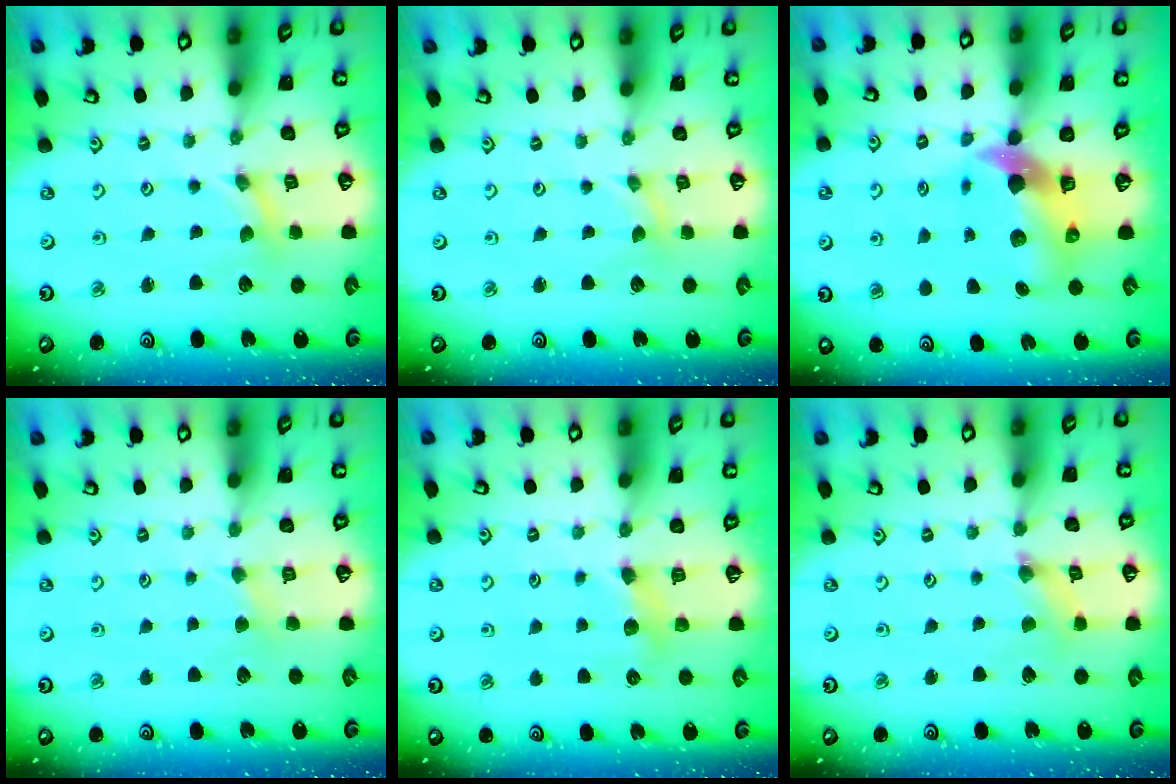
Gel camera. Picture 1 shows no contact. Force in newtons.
{"total": 0.0}
{"total": 8.8, "press": 8.7, "slide": 1.2}
{"total": 2.9, "press": 2.8, "slide": 0.4}
{"total": 5.2, "press": 5.1, "slide": 0.6}
{"total": 1.9, "press": 1.8, "slide": 0.3}